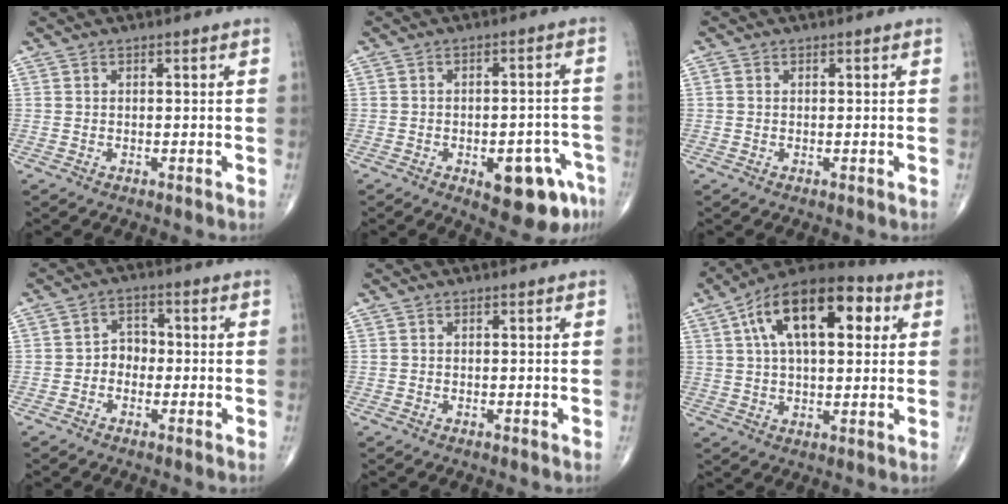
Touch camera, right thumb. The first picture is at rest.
{"total": 11.4, "force": [-5.6, 4.8, 8.7], "torque": [-0.085, 0.033, -0.063]}
{"total": 0.6, "force": [0.0, 0.5, 0.3], "torque": [-0.003, 0.000, -0.002]}
{"total": 3.8, "force": [-1.0, 3.1, 2.0], "torque": [-0.010, 0.020, -0.028]}
{"total": 0.0}
{"total": 19.3, "force": [6.0, 9.5, 15.7], "torque": [-0.231, 0.019, 0.088]}